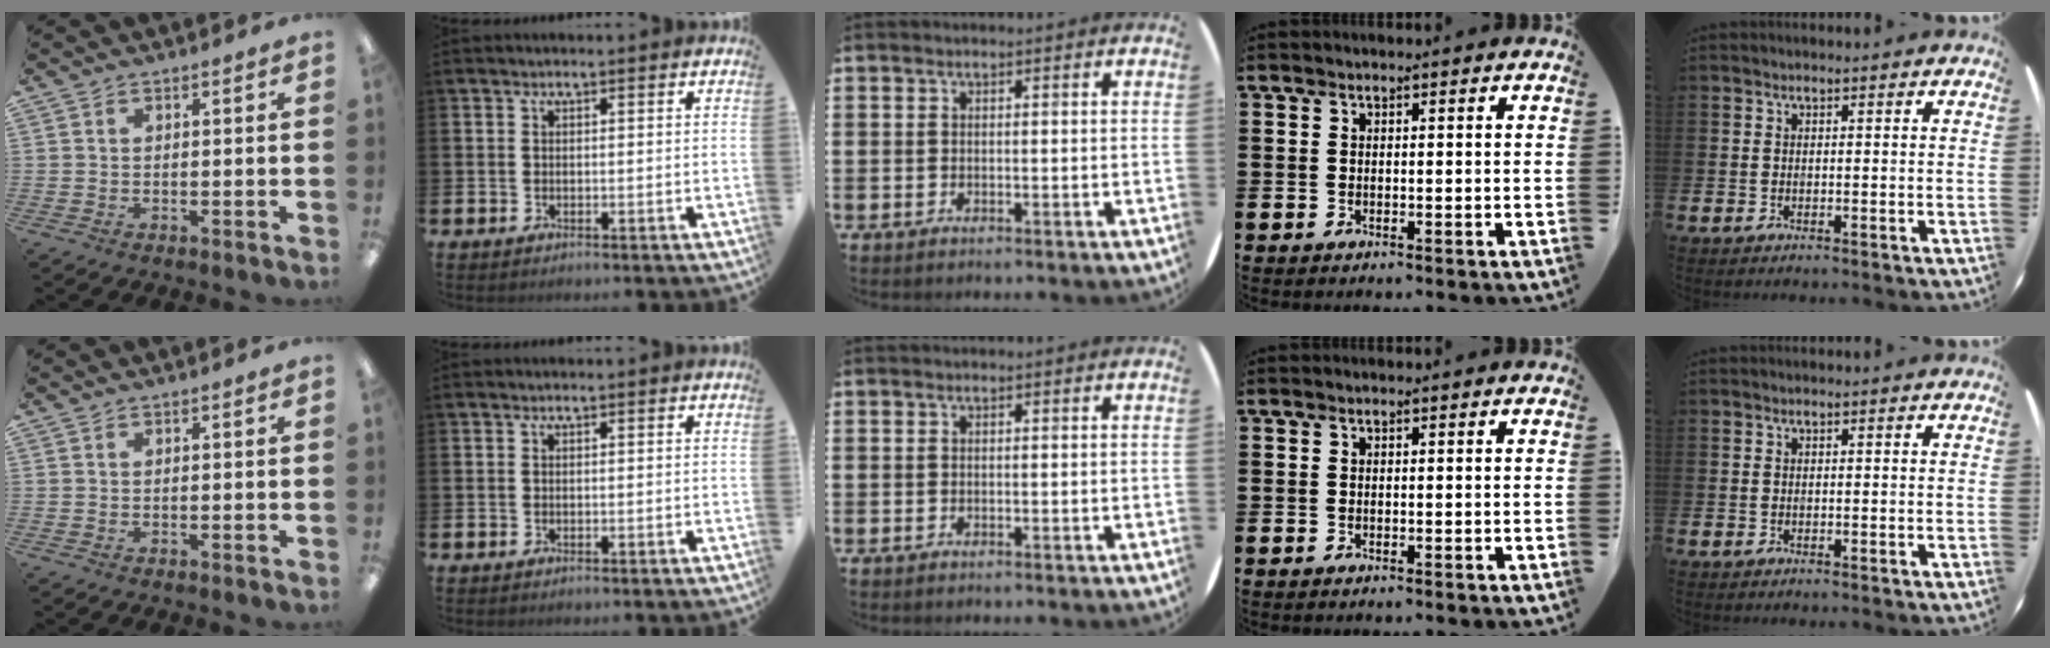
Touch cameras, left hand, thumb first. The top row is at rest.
{}